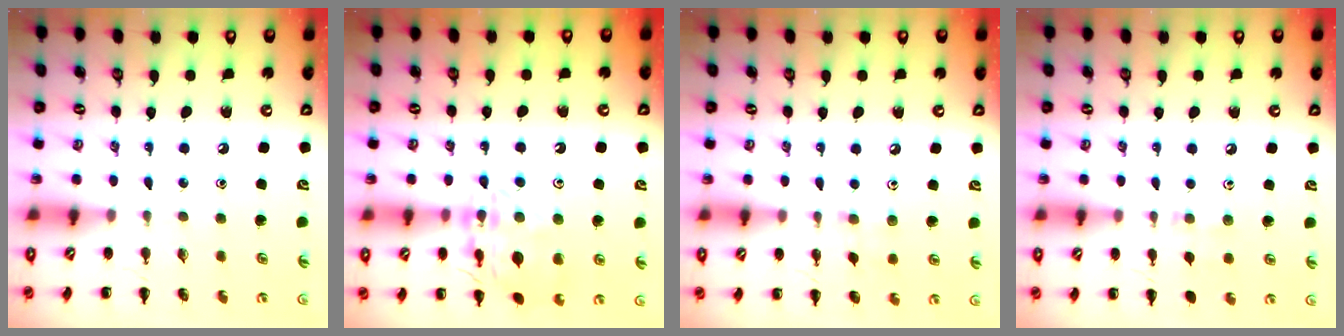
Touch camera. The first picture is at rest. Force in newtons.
{"total": 13.9, "press": 13.9, "slide": 0.1}
{"total": 5.5, "press": 5.2, "slide": 1.7}
{"total": 5.9, "press": 5.7, "slide": 1.4}